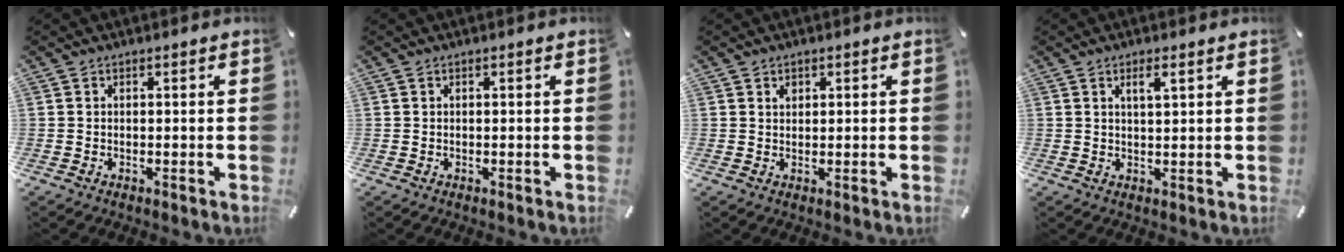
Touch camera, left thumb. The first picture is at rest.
{"total": 0.0}
{"total": 1.0, "force": [0.5, 0.8, 0.2], "torque": [0.004, 0.000, 0.008]}
{"total": 2.8, "force": [1.5, 0.5, 2.3], "torque": [-0.048, 0.003, 0.024]}